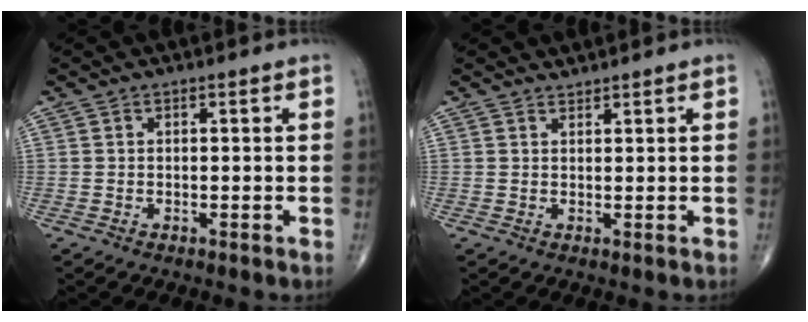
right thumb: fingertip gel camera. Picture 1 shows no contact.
{"total": 1.1, "force": [1.1, 0.0, -0.2], "torque": [0.005, -0.009, 0.019]}